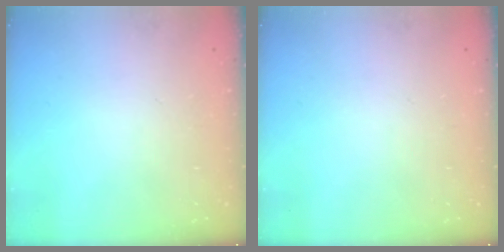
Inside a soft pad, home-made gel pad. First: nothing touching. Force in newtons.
{"total": 0.0}